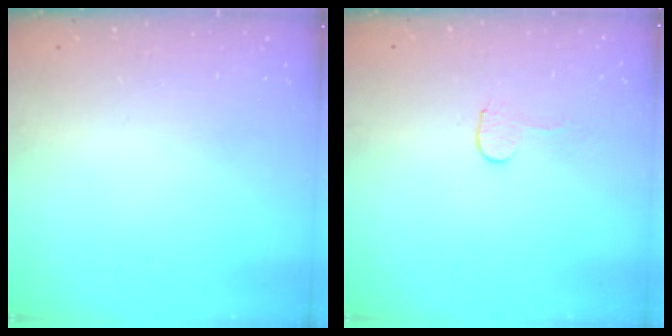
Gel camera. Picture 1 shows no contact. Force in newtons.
{"total": 2.9, "press": 2.9, "slide": 0.3}